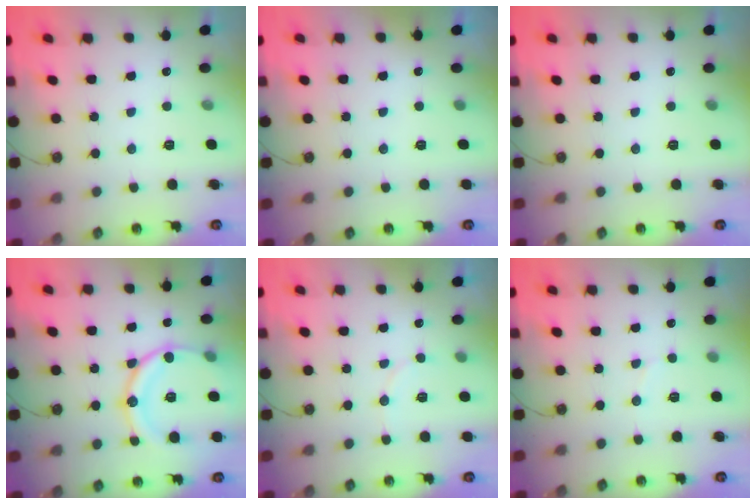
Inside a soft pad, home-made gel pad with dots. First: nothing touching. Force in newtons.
{"total": 1.7, "press": 0.4, "slide": 1.6}
{"total": 0.0}
{"total": 17.9, "press": 17.6, "slide": 3.3}
{"total": 7.1, "press": 7.0, "slide": 1.2}
{"total": 3.9, "press": 3.9, "slide": 0.3}